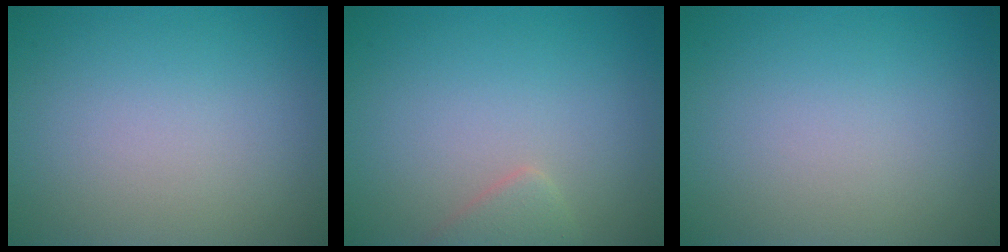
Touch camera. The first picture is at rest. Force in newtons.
{"total": 1.5, "press": 1.5, "slide": 0.1}
{"total": 0.0}